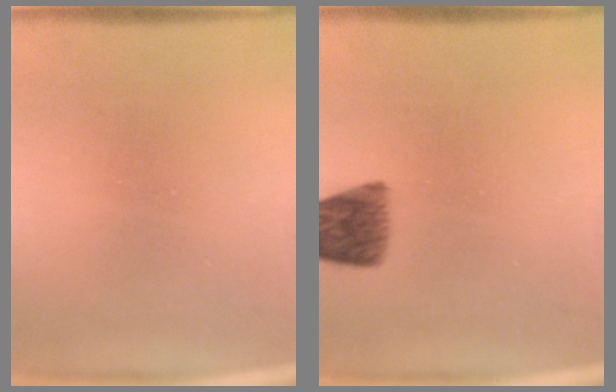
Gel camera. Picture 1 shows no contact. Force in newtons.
{"total": 6.7}